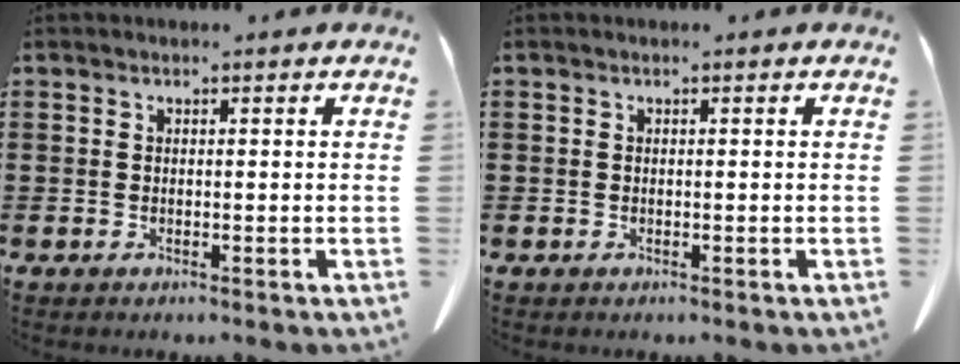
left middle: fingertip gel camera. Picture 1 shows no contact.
{"total": 0.0}